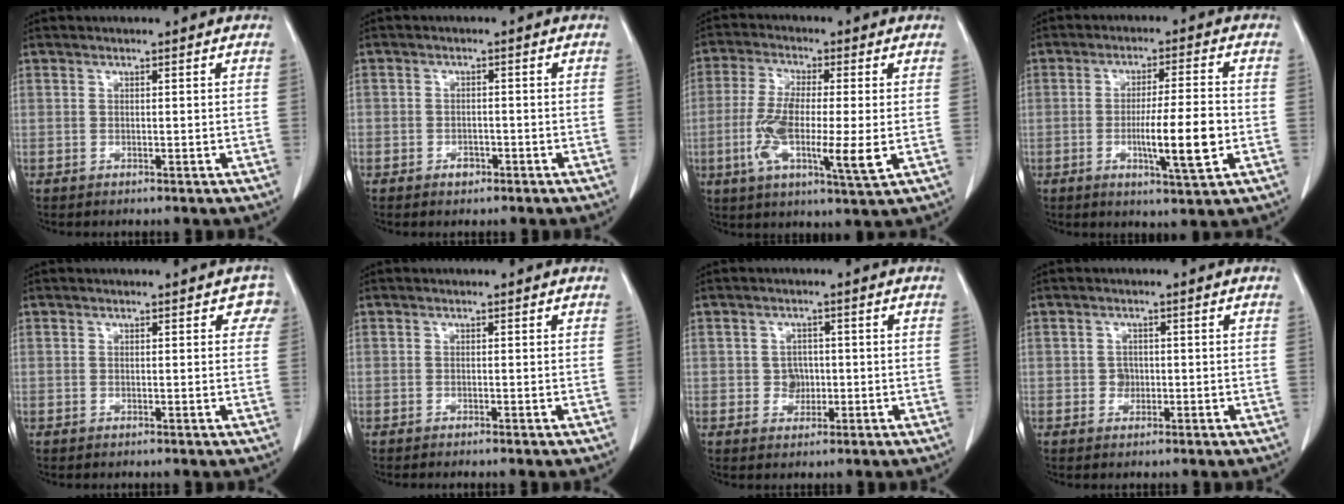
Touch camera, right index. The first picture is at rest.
{"total": 2.0, "force": [-1.2, 1.4, 0.7], "torque": [-0.004, 0.007, -0.016]}
{"total": 11.9, "force": [-2.1, 1.7, 11.6], "torque": [-0.218, -0.014, -0.042]}
{"total": 9.3, "force": [-2.1, 0.3, 9.1], "torque": [-0.148, -0.011, -0.036]}
{"total": 2.2, "force": [1.2, 1.4, 1.3], "torque": [0.004, 0.008, 0.005]}
{"total": 0.9, "force": [-0.8, -0.2, 0.4], "torque": [-0.005, 0.002, -0.013]}
{"total": 2.6, "force": [-0.3, 2.3, 1.2], "torque": [-0.011, 0.005, -0.002]}
{"total": 1.5, "force": [-0.2, 1.4, 0.6], "torque": [-0.007, 0.005, -0.002]}